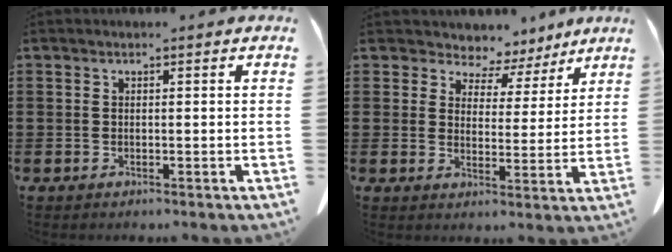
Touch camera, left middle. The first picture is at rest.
{"total": 4.7, "force": [4.3, 1.9, -0.2], "torque": [-0.025, -0.028, 0.074]}